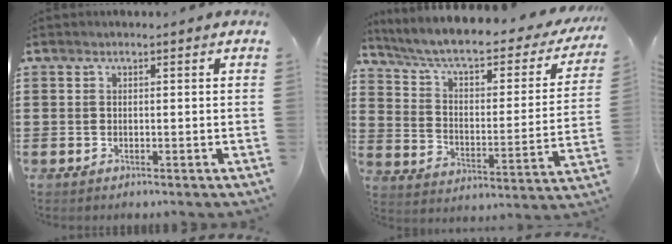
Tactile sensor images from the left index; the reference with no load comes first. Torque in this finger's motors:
{"motor_torque": [1.18, -0.96, 1.05, 0.21]}